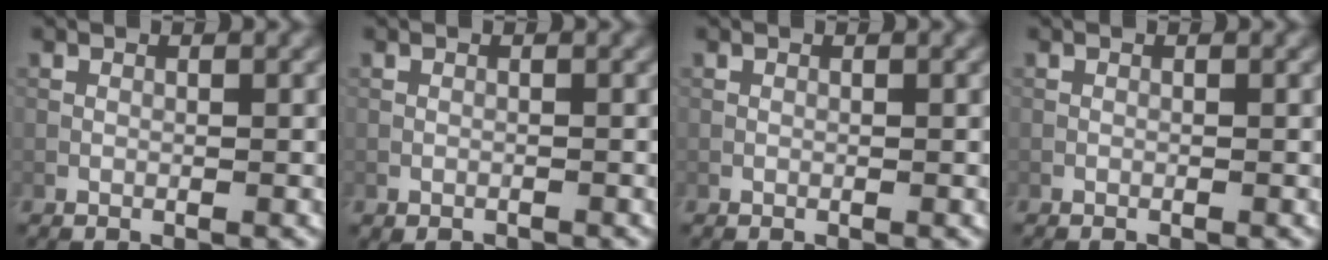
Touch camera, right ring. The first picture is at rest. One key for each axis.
{"total": 1.3, "fx": -1.2, "fy": 0.4, "fz": 0.4, "tx": -0.007, "ty": -0.002, "tz": -0.017}
{"total": 0.0}
{"total": 0.7, "fx": -0.7, "fy": 0.1, "fz": 0.2, "tx": 0.001, "ty": 0.001, "tz": -0.009}